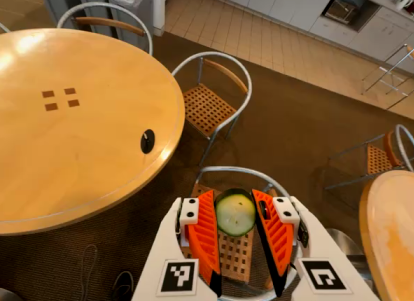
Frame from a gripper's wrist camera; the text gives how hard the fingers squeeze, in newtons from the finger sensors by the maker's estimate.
{"total": 8.9, "left": 8.8, "right": 9.0}